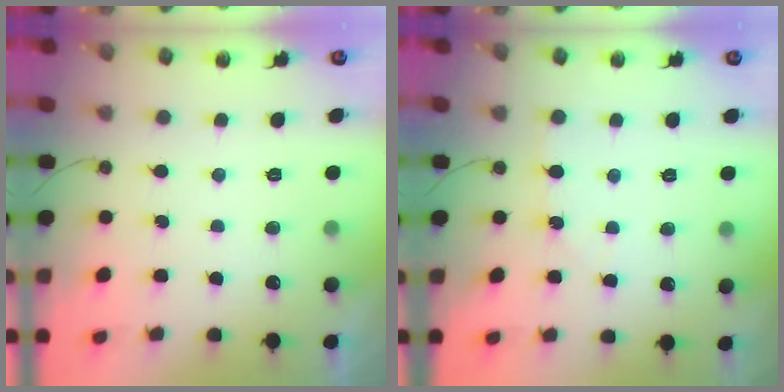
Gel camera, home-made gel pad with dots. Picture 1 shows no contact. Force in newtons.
{"total": 4.2, "press": 4.2, "slide": 0.5}